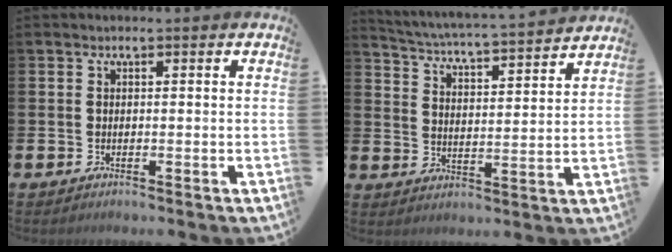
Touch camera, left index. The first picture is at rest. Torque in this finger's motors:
{"motor_torque": [0.51, -1.63, 0.14, 0.06]}